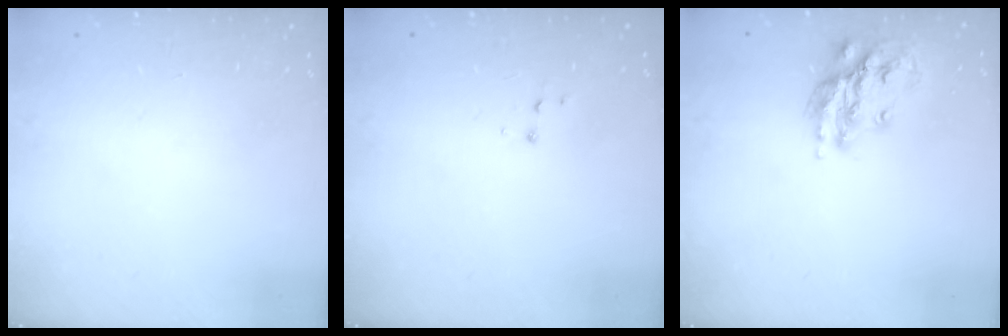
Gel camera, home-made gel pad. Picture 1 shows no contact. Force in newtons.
{"total": 3.3, "press": 3.2, "slide": 0.4}
{"total": 16.1, "press": 16.1, "slide": 1.5}